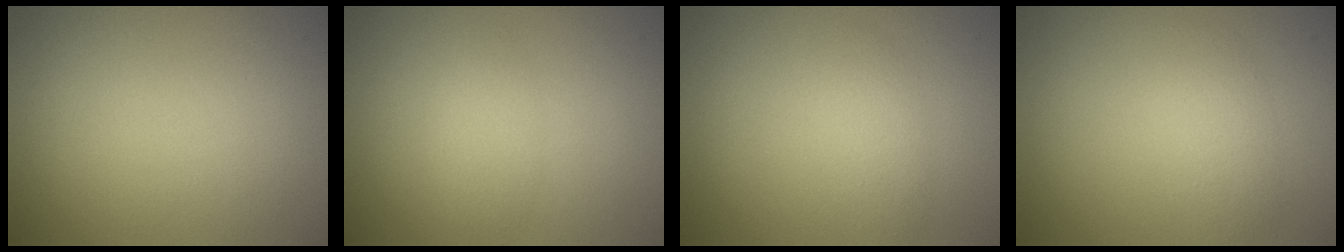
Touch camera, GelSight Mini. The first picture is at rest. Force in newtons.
{"total": 1.9, "press": 1.9, "slide": 0.0}
{"total": 1.7, "press": 1.7, "slide": 0.0}
{"total": 2.4, "press": 2.4, "slide": 0.1}